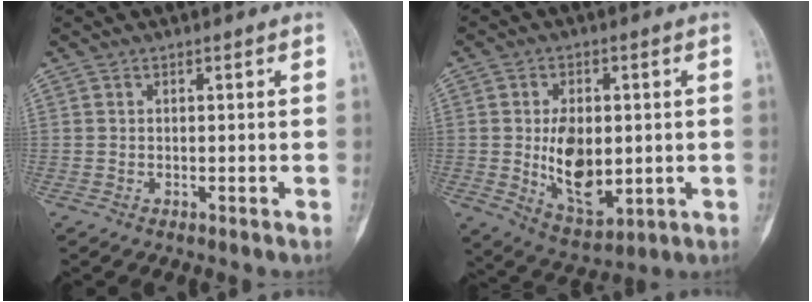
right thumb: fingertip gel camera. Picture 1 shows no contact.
{"total": 14.4, "force": [-0.7, 8.7, 11.5], "torque": [-0.160, -0.012, 0.009]}